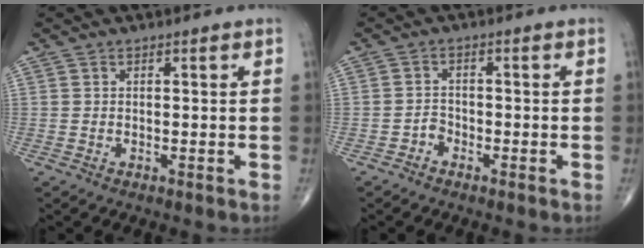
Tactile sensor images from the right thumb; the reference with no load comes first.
{"total": 1.7, "force": [-1.2, 1.1, 0.3], "torque": [0.001, 0.006, -0.028]}